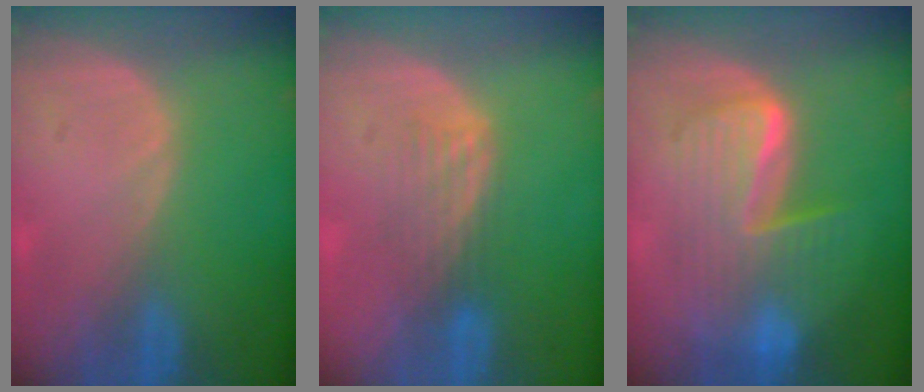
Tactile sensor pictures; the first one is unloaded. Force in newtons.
{"total": 4.2, "press": 3.4, "slide": 2.5}
{"total": 9.0, "press": 9.0, "slide": 0.6}